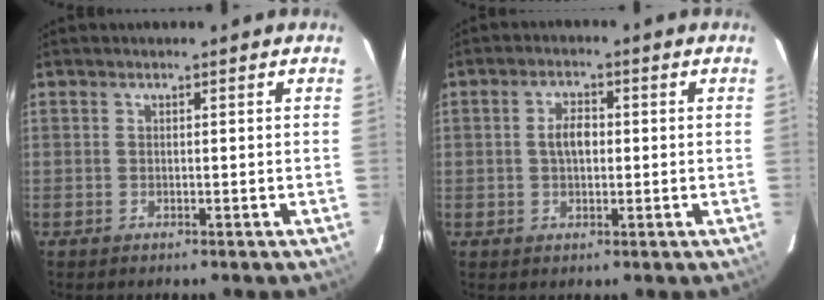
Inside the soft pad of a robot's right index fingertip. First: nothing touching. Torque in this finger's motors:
{"motor_torque": [0.10, -0.07, 0.08, 0.06]}